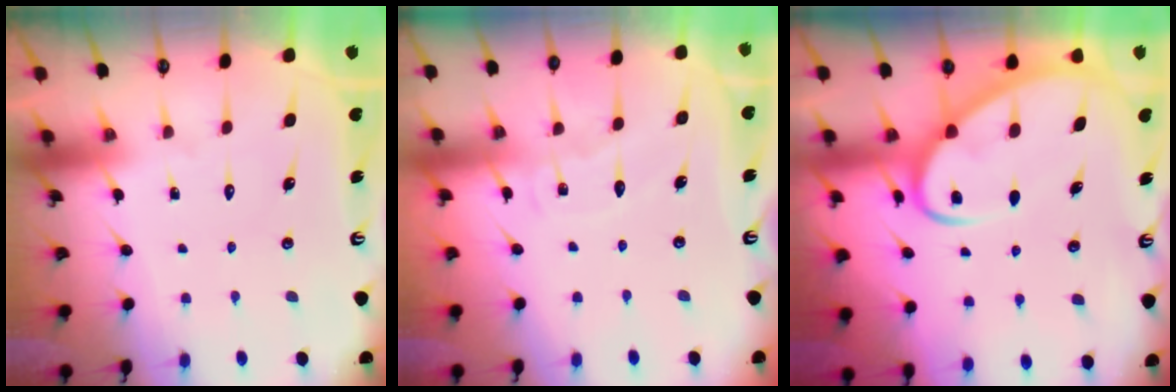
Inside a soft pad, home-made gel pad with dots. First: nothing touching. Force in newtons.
{"total": 4.9, "press": 4.9, "slide": 0.6}
{"total": 6.4, "press": 6.3, "slide": 0.8}